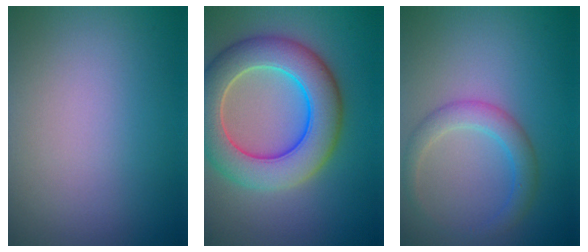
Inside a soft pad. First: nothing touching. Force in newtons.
{"total": 8.8, "press": 8.7, "slide": 0.7}
{"total": 2.7, "press": 2.7, "slide": 0.2}